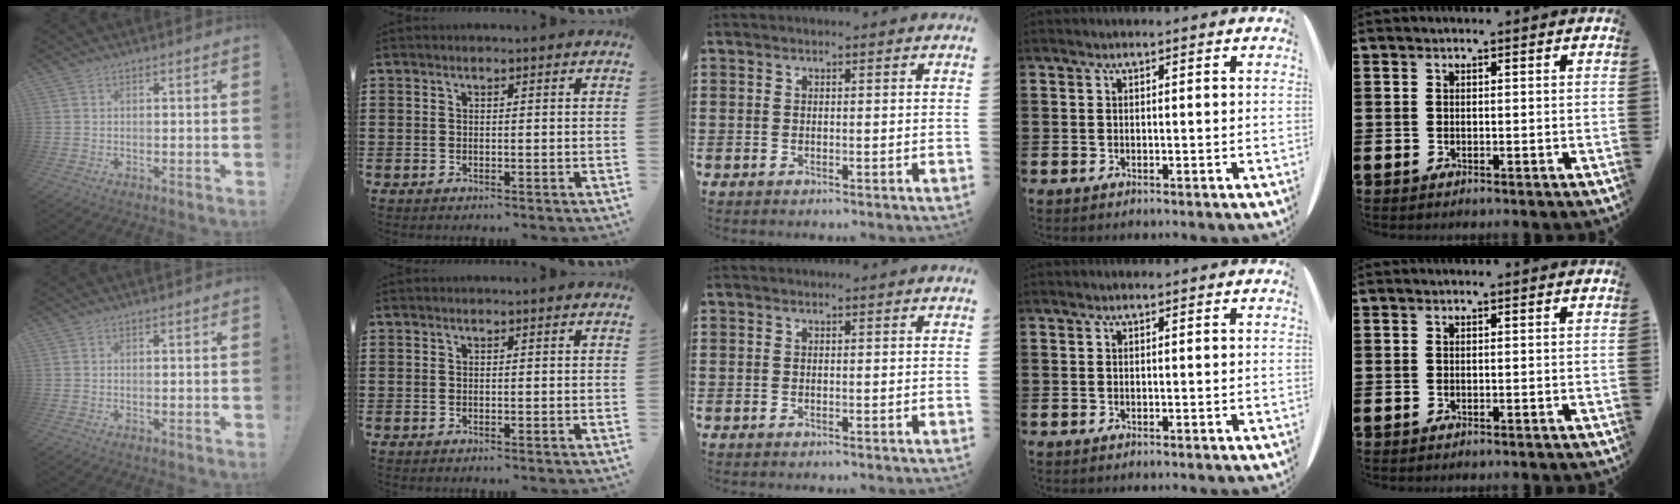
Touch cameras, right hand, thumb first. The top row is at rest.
{}